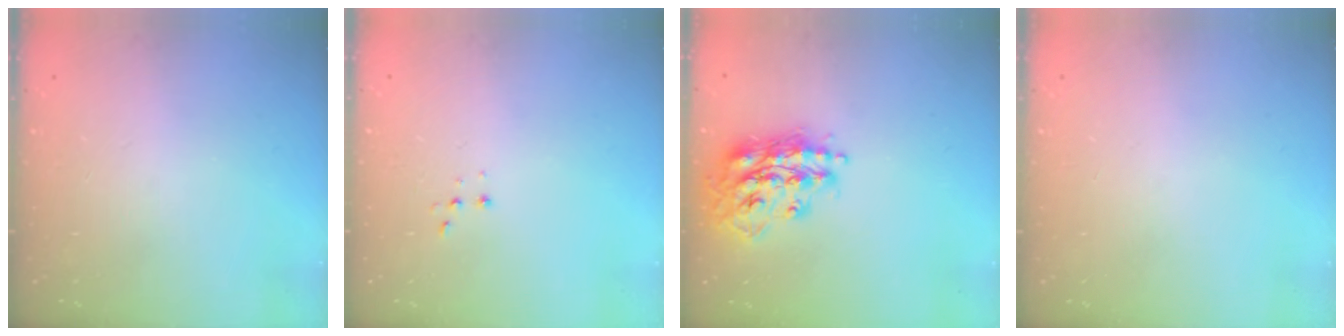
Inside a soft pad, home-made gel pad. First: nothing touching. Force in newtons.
{"total": 2.7, "press": 2.7, "slide": 0.5}
{"total": 17.5, "press": 17.5, "slide": 1.2}
{"total": 0.0}